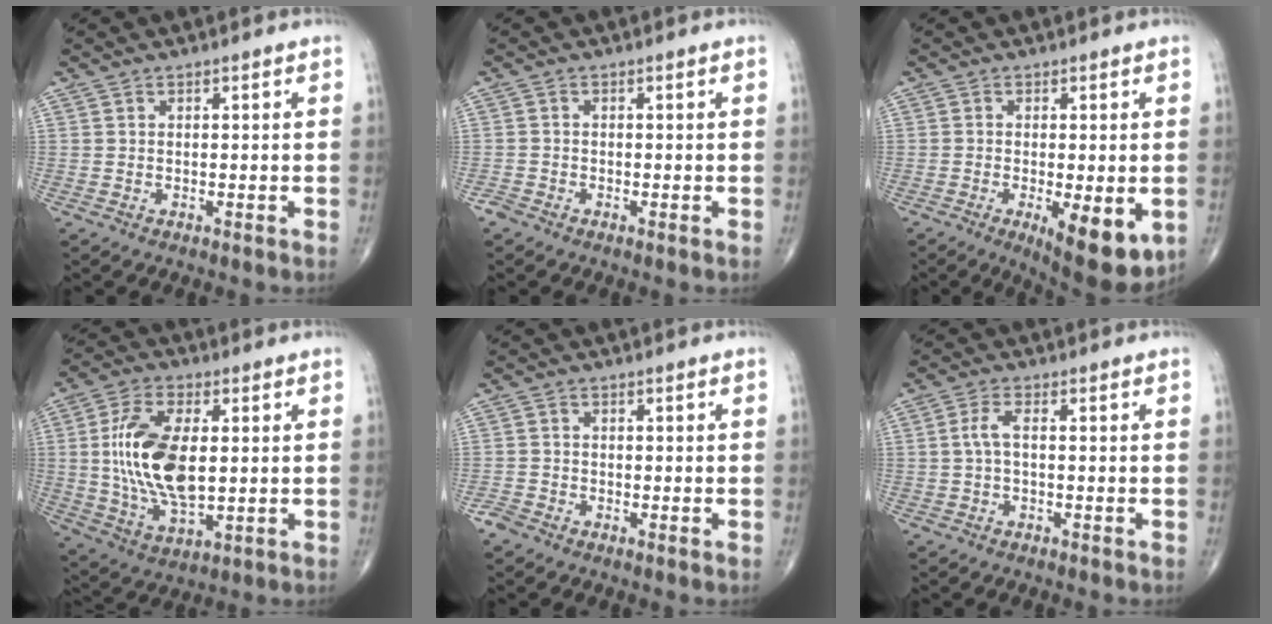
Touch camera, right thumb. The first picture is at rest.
{"total": 1.2, "force": [-0.9, 0.6, 0.5], "torque": [-0.009, -0.001, -0.023]}
{"total": 11.3, "force": [-3.6, 4.0, 10.0], "torque": [-0.134, -0.020, -0.044]}
{"total": 16.4, "force": [1.3, 8.2, 14.1], "torque": [-0.276, -0.010, 0.031]}
{"total": 1.8, "force": [-1.5, 0.9, 0.4], "torque": [-0.010, -0.001, -0.033]}
{"total": 2.9, "force": [-0.2, 0.9, 2.7], "torque": [-0.063, 0.007, -0.006]}